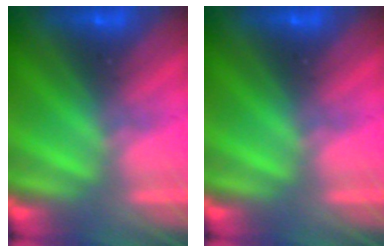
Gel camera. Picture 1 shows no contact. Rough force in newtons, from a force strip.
{"total": 0.0}